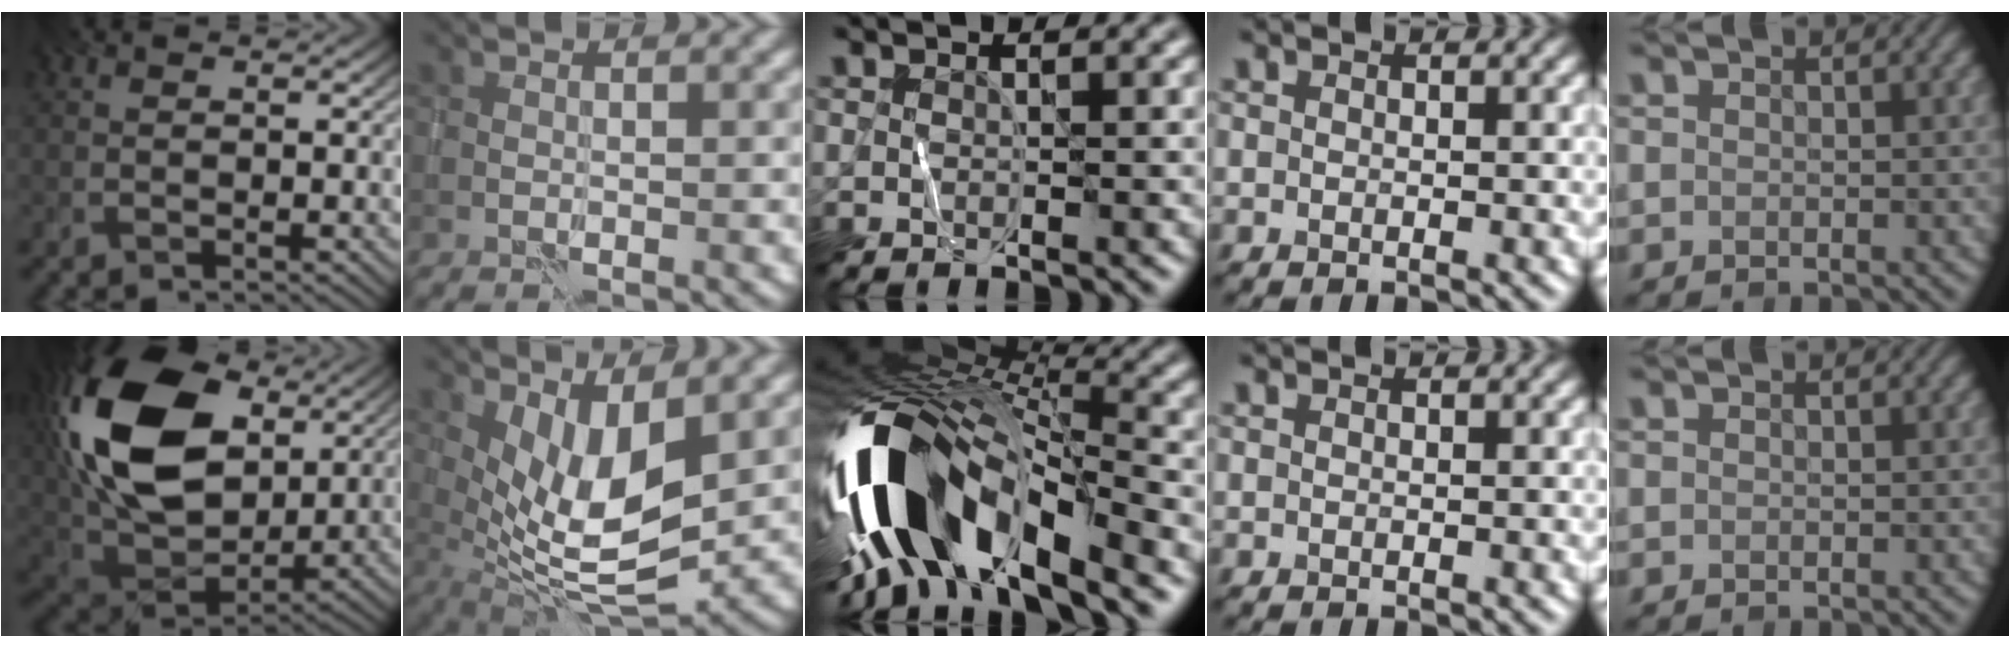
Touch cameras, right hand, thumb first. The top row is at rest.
{"thumb": {"total": 20.4, "force": [7.0, 12.8, 14.2], "torque": [-0.339, 0.030, 0.124]}, "index": {"total": 7.8, "force": [1.5, 2.9, 7.1], "torque": [-0.137, -0.013, 0.030]}, "middle": {"total": 15.2, "force": [-6.6, 6.7, 11.9], "torque": [-0.241, 0.016, -0.126]}}